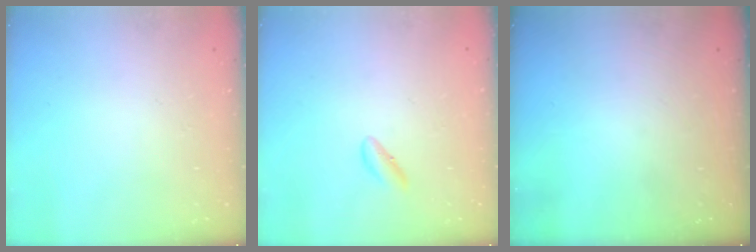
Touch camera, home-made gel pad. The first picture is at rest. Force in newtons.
{"total": 2.1, "press": 2.0, "slide": 0.7}
{"total": 0.0}